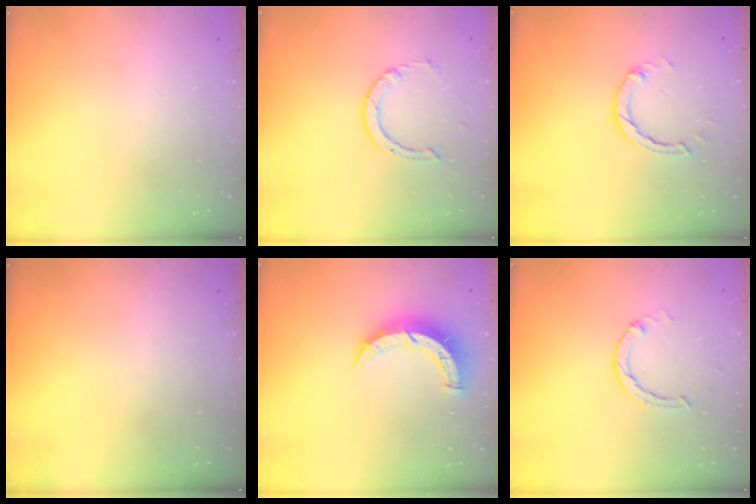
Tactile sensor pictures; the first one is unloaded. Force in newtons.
{"total": 1.7, "press": 1.7, "slide": 0.1}
{"total": 2.7, "press": 2.7, "slide": 0.3}
{"total": 0.0}
{"total": 9.0, "press": 9.0, "slide": 0.7}
{"total": 2.0, "press": 2.0, "slide": 0.2}